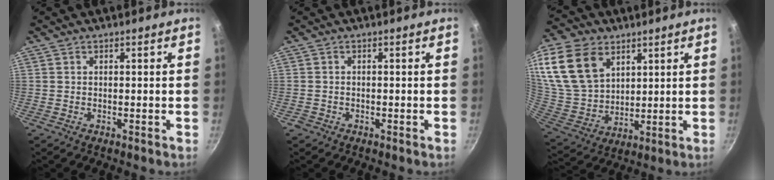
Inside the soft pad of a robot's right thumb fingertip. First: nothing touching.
{"total": 0.8, "force": [-0.5, 0.6, 0.0], "torque": [-0.001, 0.003, -0.006]}
{"total": 20.6, "force": [9.4, 14.0, 11.8], "torque": [-0.239, -0.018, 0.193]}